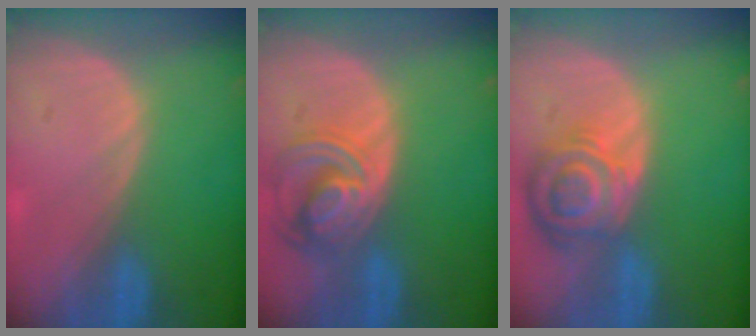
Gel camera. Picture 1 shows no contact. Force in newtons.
{"total": 8.3, "press": 7.1, "slide": 4.2}
{"total": 8.3, "press": 7.3, "slide": 3.9}